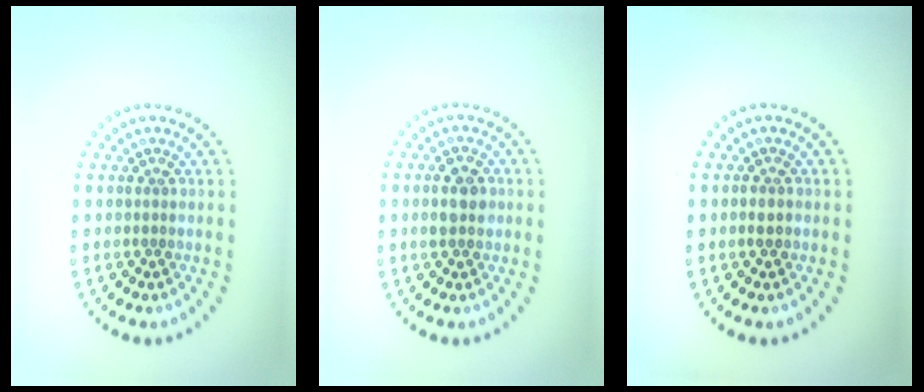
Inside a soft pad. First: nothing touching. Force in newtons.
{"total": 2.7, "press": 2.7, "slide": 0.1}
{"total": 1.0, "press": 0.9, "slide": 0.5}